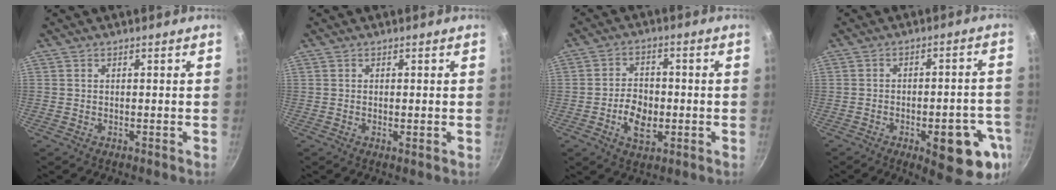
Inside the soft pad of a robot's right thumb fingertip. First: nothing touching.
{"total": 1.0, "force": [-0.1, 0.3, 1.0], "torque": [-0.018, -0.003, -0.003]}
{"total": 7.7, "force": [-1.9, 5.1, 5.5], "torque": [-0.080, 0.013, -0.035]}
{"total": 15.4, "force": [-6.1, 5.7, 12.9], "torque": [-0.118, 0.022, -0.074]}